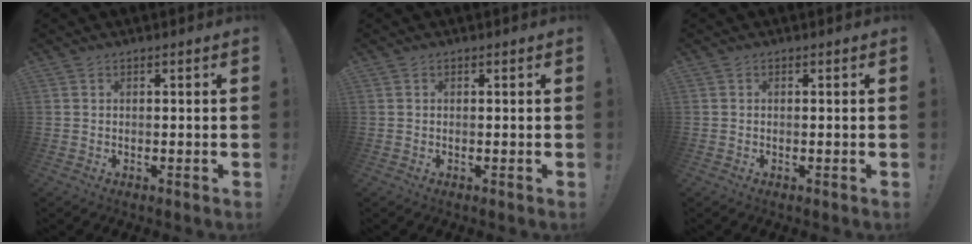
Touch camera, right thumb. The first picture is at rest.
{"total": 0.0}
{"total": 0.0}